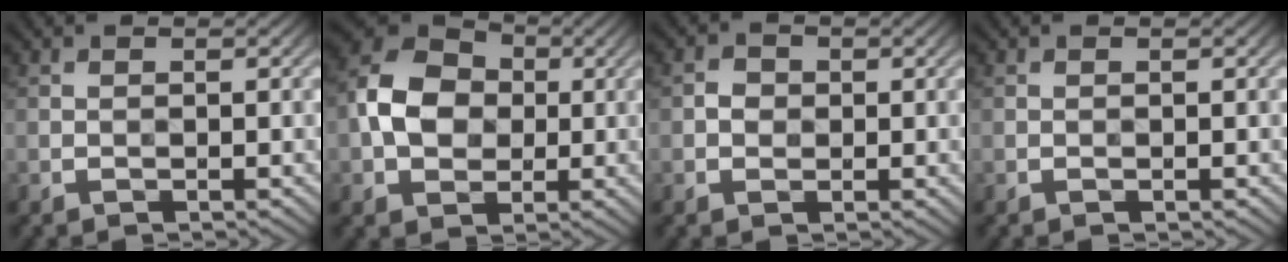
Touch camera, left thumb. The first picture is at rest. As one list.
[{"total": 8.2, "force": [0.0, 6.5, 5.1], "torque": [-0.112, 0.012, -0.012]}, {"total": 1.6, "force": [-0.1, 1.5, 0.7], "torque": [-0.013, -0.002, -0.007]}, {"total": 0.0}]